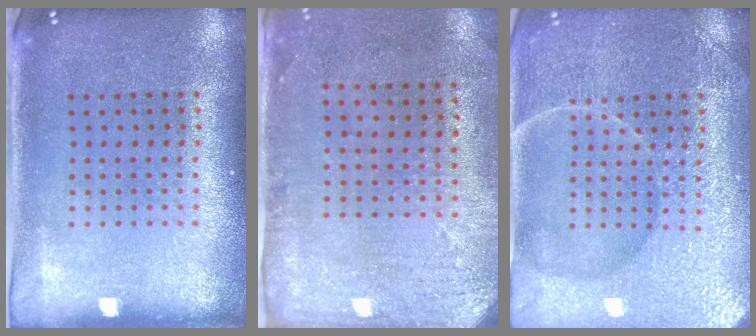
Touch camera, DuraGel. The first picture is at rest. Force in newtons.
{"total": 3.0, "press": 2.4, "slide": 1.8}
{"total": 4.3, "press": 4.2, "slide": 0.5}